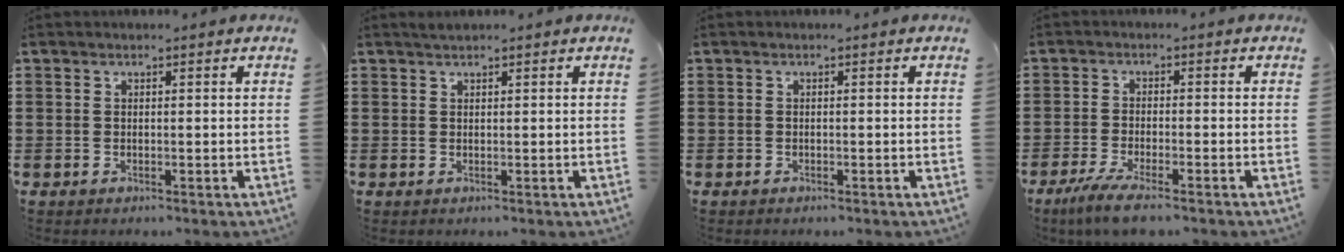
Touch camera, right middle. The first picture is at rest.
{"total": 1.0, "force": [0.9, -0.1, 0.4], "torque": [-0.008, 0.000, 0.017]}
{"total": 0.0}
{"total": 3.9, "force": [-3.1, 0.1, 2.4], "torque": [-0.061, -0.016, -0.062]}